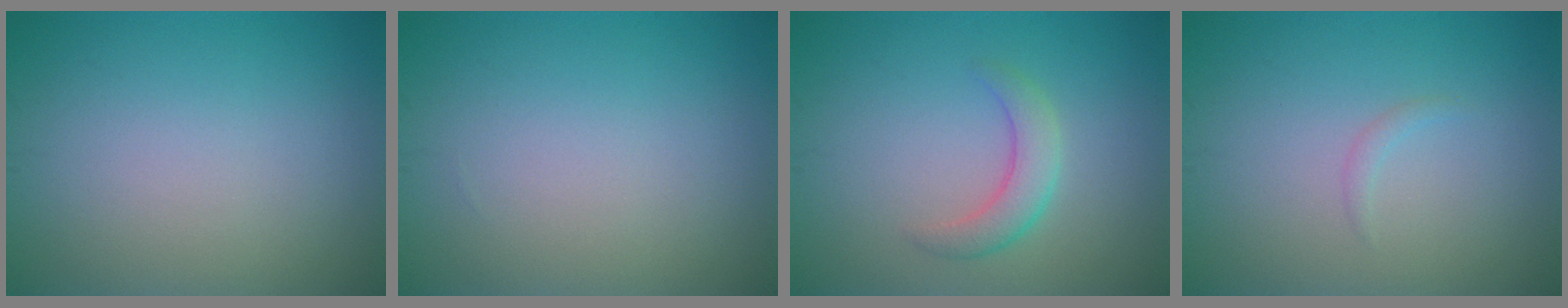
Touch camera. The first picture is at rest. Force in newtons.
{"total": 0.0}
{"total": 2.6, "press": 2.6, "slide": 0.3}
{"total": 0.7, "press": 0.6, "slide": 0.1}